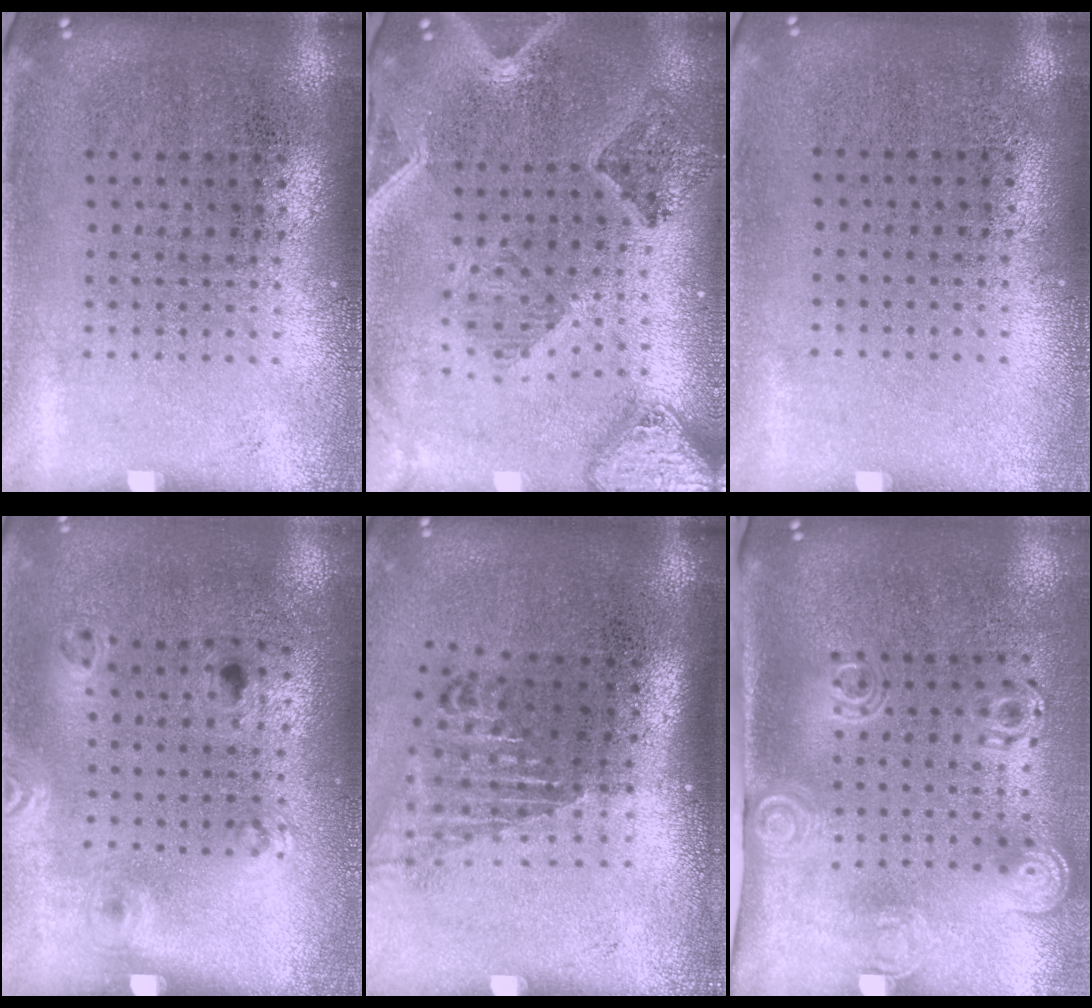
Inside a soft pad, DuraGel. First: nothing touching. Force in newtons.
{"total": 1.8, "press": 1.7, "slide": 0.4}
{"total": 0.0}
{"total": 1.3, "press": 0.8, "slide": 1.0}
{"total": 1.7, "press": 1.3, "slide": 1.1}
{"total": 2.1, "press": 1.4, "slide": 1.6}